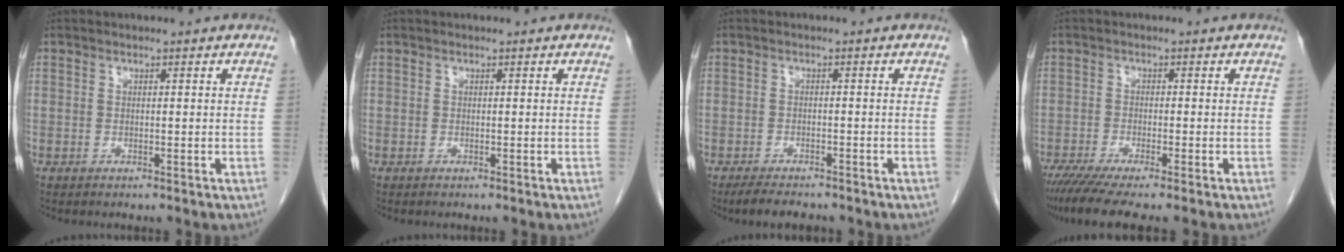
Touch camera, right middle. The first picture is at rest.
{"total": 0.0}
{"total": 4.6, "force": [-3.9, 1.3, 2.0], "torque": [-0.038, -0.010, -0.061]}
{"total": 7.4, "force": [-5.8, 0.1, 4.6], "torque": [-0.070, -0.019, -0.097]}